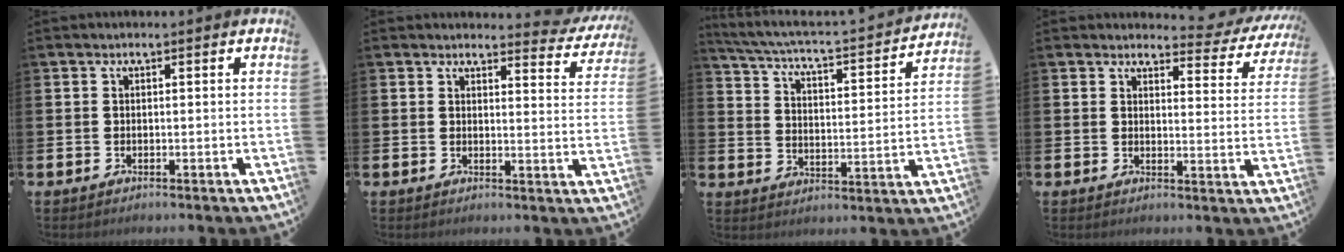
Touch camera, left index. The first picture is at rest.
{"total": 2.9, "force": [2.8, 0.6, 0.3], "torque": [0.008, -0.023, 0.044]}
{"total": 4.2, "force": [3.9, 0.7, 1.4], "torque": [-0.049, -0.041, 0.054]}
{"total": 2.9, "force": [2.6, 1.2, 0.5], "torque": [-0.008, -0.023, 0.038]}